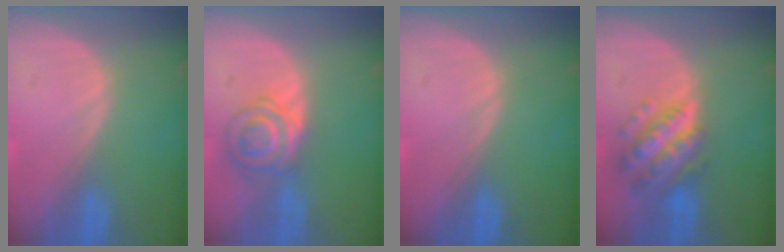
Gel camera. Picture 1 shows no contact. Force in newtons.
{"total": 6.3, "press": 5.6, "slide": 2.7}
{"total": 0.0}
{"total": 7.6, "press": 7.6, "slide": 0.5}